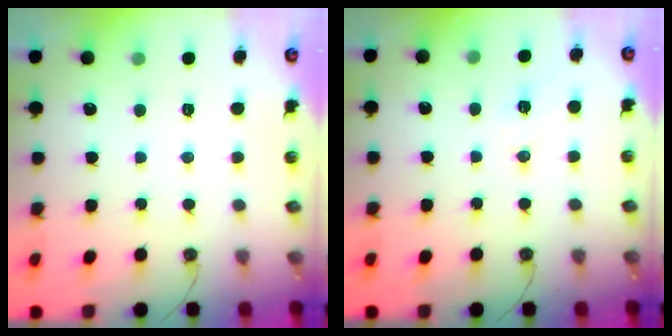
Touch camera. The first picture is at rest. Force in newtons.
{"total": 7.5, "press": 6.7, "slide": 3.6}